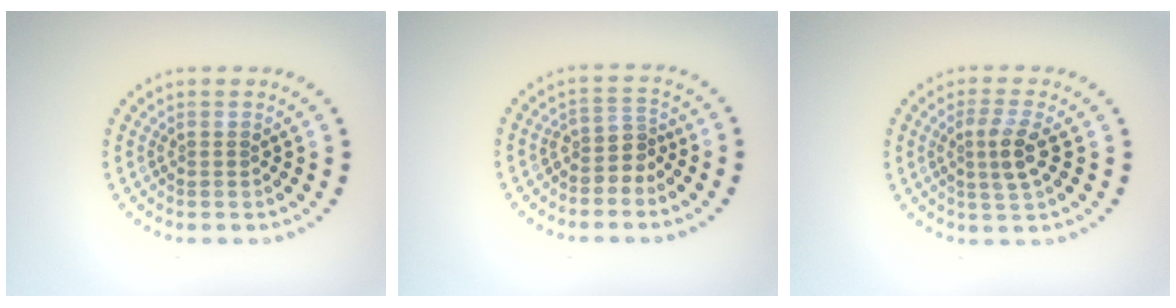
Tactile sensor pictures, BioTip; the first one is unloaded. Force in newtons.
{"total": 2.2, "press": 1.6, "slide": 1.5}
{"total": 2.7, "press": 2.5, "slide": 1.1}